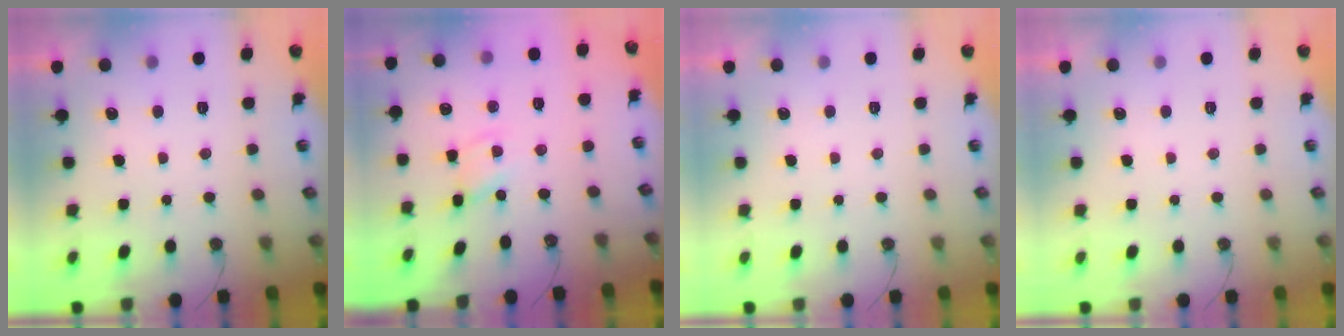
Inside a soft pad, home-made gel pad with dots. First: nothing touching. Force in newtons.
{"total": 1.1, "press": 1.1, "slide": 0.2}
{"total": 0.0}
{"total": 0.0}